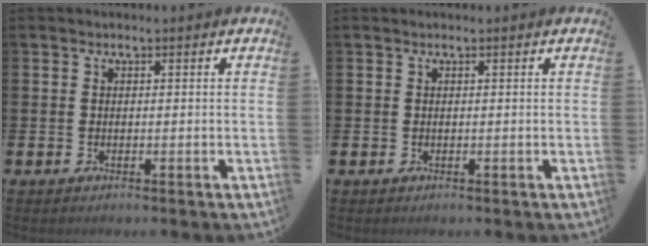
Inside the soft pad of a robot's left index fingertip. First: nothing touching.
{"total": 0.0}